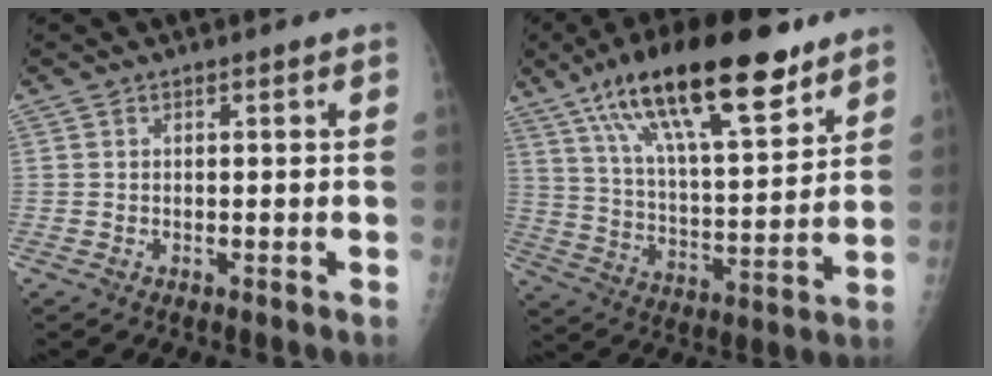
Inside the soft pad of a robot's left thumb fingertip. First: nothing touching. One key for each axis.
{"total": 23.9, "fx": 14.9, "fy": 7.6, "fz": 17.0, "tx": -0.263, "ty": -0.044, "tz": 0.253}